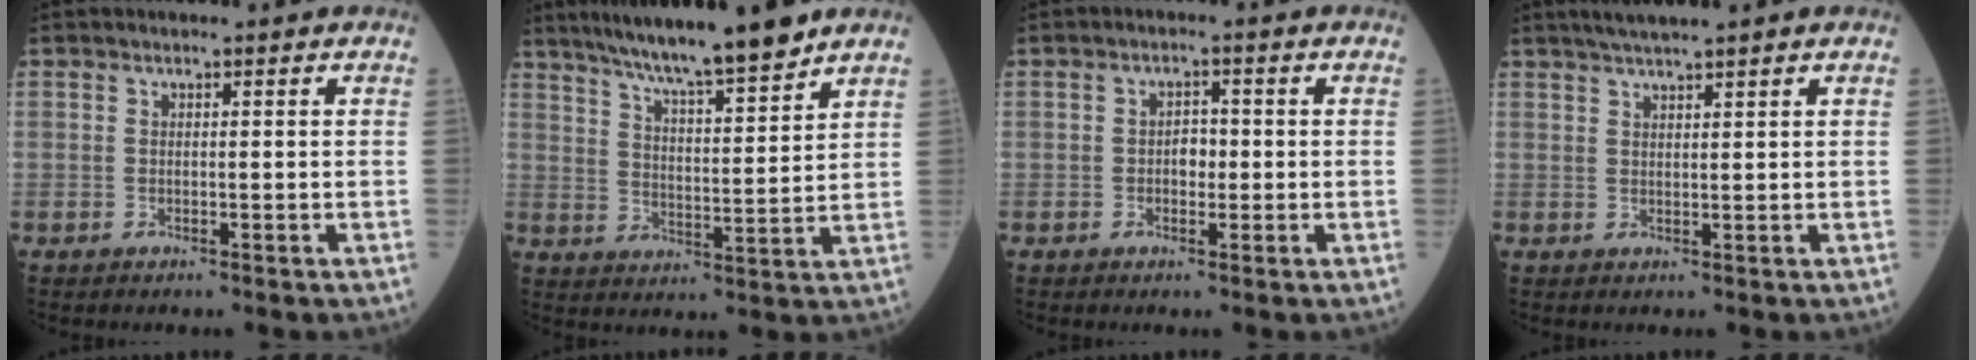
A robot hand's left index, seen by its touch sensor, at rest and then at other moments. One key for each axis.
{"total": 13.5, "fx": 11.3, "fy": 0.2, "fz": 7.4, "tx": -0.118, "ty": 0.004, "tz": 0.178}
{"total": 2.3, "fx": -0.4, "fy": 1.5, "fz": 1.8, "tx": -0.023, "ty": 0.005, "tz": -0.009}
{"total": 4.7, "fx": 3.8, "fy": -0.2, "fz": 2.8, "tx": -0.049, "ty": 0.021, "tz": 0.067}